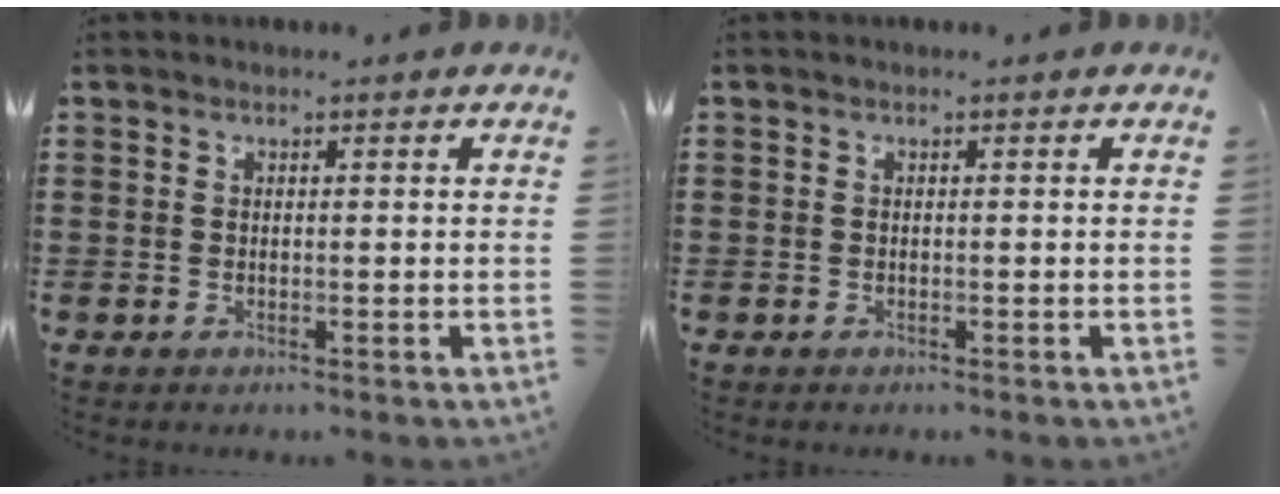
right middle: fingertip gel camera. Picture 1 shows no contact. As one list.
[{"total": 0.0}]